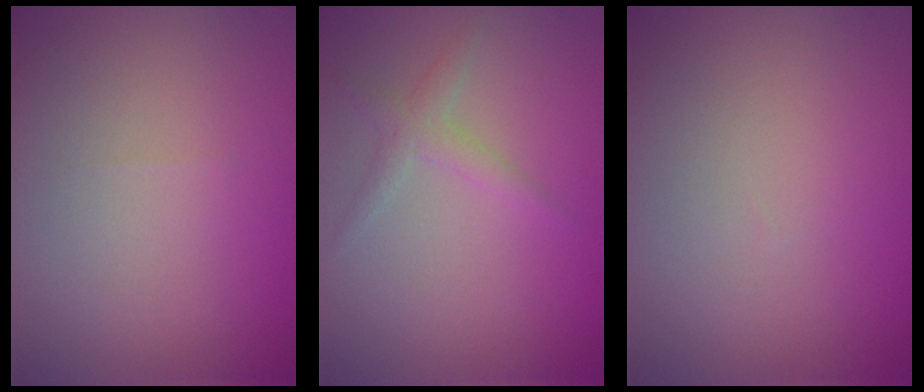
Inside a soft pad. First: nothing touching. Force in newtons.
{"total": 1.6, "press": 1.6, "slide": 0.0}
{"total": 0.0}